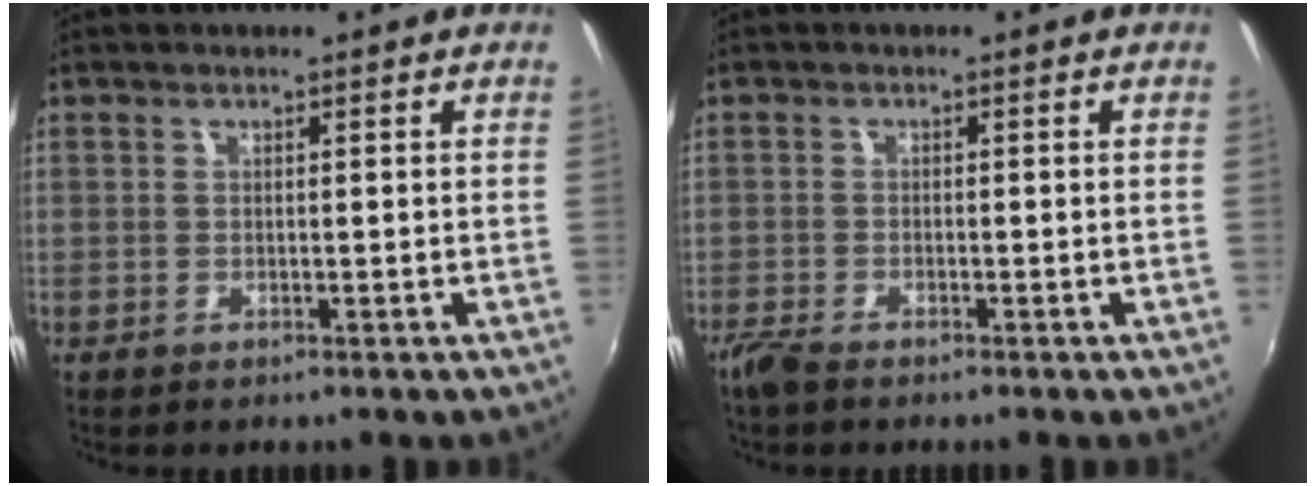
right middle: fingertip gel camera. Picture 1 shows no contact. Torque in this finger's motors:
{"motor_torque": [1.08, -1.06, 0.25, 0.14]}